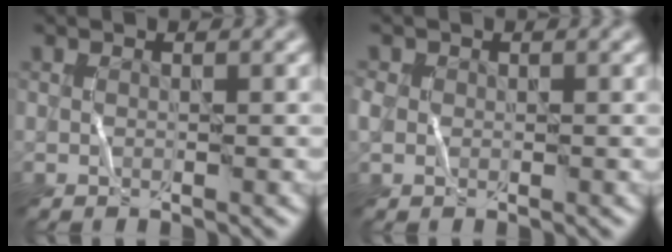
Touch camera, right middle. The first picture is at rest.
{"total": 0.8, "force": [0.1, 0.7, -0.1], "torque": [-0.001, 0.003, 0.004]}